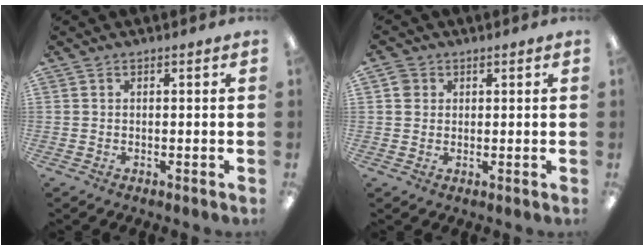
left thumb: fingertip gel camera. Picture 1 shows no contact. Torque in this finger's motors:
{"motor_torque": [0.04, -0.18, 0.04, -0.01, 0.00]}